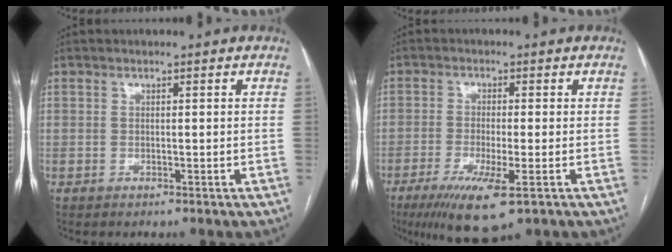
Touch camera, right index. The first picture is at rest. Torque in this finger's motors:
{"motor_torque": [1.09, -0.08, 0.49, 0.11]}